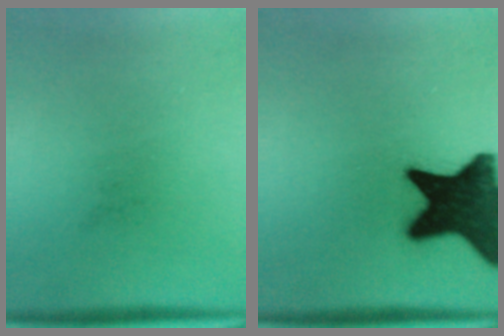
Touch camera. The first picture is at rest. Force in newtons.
{"total": 17.5}